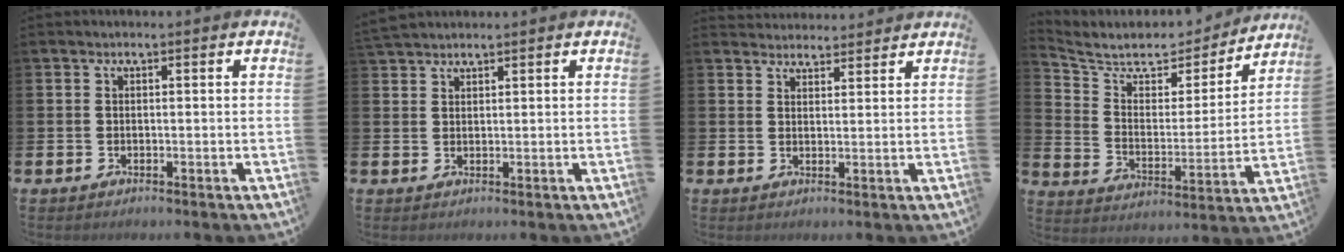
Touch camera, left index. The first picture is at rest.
{"total": 2.4, "force": [2.3, 0.5, 0.1], "torque": [0.000, -0.007, 0.043]}
{"total": 3.3, "force": [3.2, 0.7, -0.3], "torque": [0.005, -0.019, 0.059]}
{"total": 7.1, "force": [6.2, 3.0, 1.7], "torque": [-0.072, -0.051, 0.104]}